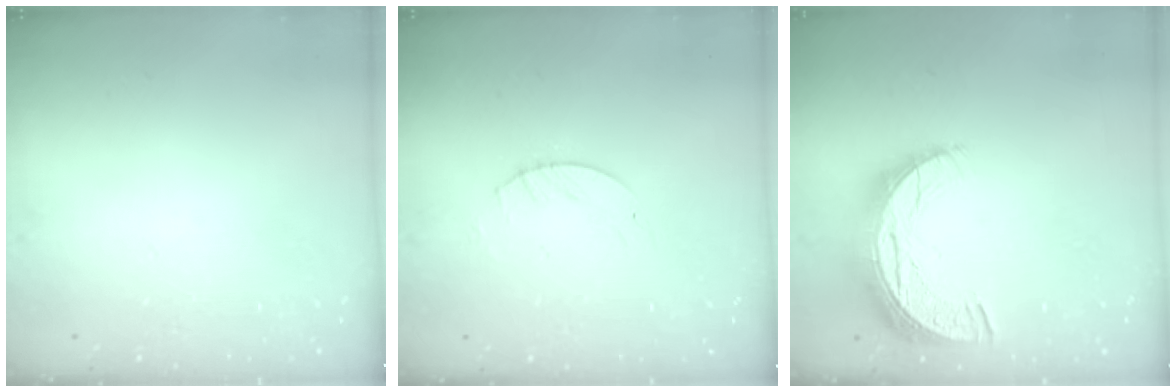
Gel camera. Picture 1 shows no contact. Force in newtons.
{"total": 2.6, "press": 2.6, "slide": 0.3}
{"total": 11.6, "press": 11.6, "slide": 0.7}